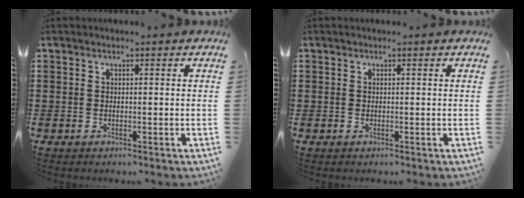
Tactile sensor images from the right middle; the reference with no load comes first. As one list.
[{"total": 0.0}]